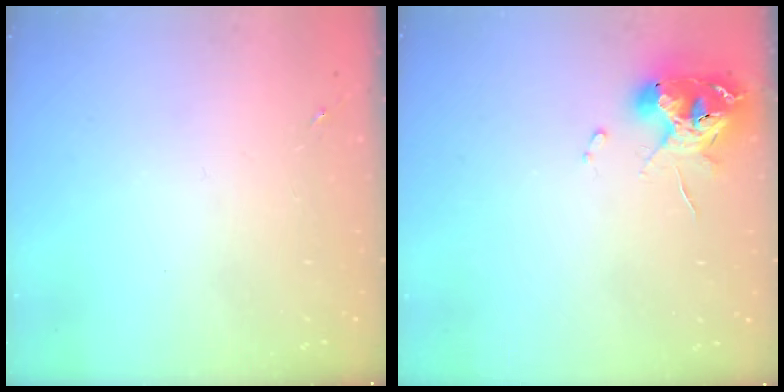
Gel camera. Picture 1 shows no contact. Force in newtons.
{"total": 10.3, "press": 10.3, "slide": 1.3}